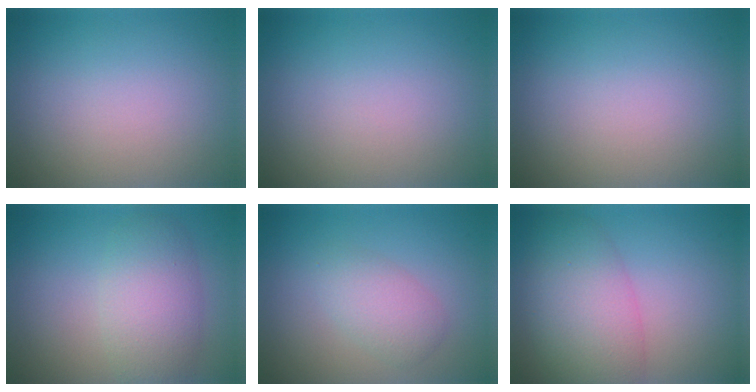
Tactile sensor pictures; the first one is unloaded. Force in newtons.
{"total": 0.0}
{"total": 0.0}
{"total": 5.0, "press": 5.0, "slide": 0.3}
{"total": 2.7, "press": 2.7, "slide": 0.1}
{"total": 7.1, "press": 7.1, "slide": 0.4}